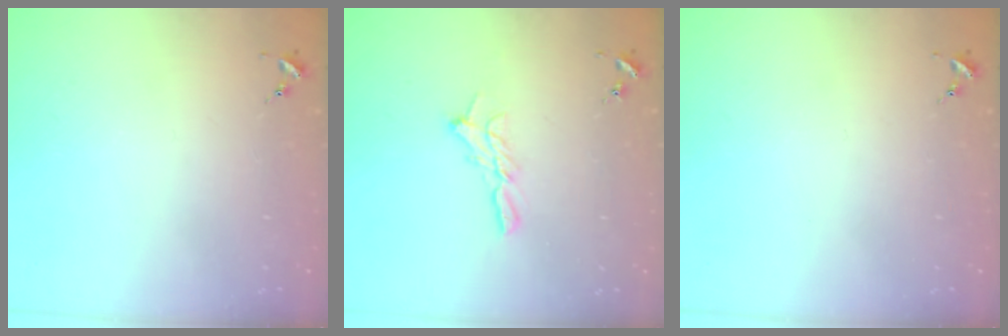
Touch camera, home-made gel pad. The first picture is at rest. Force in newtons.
{"total": 9.2, "press": 9.1, "slide": 0.7}
{"total": 0.0}